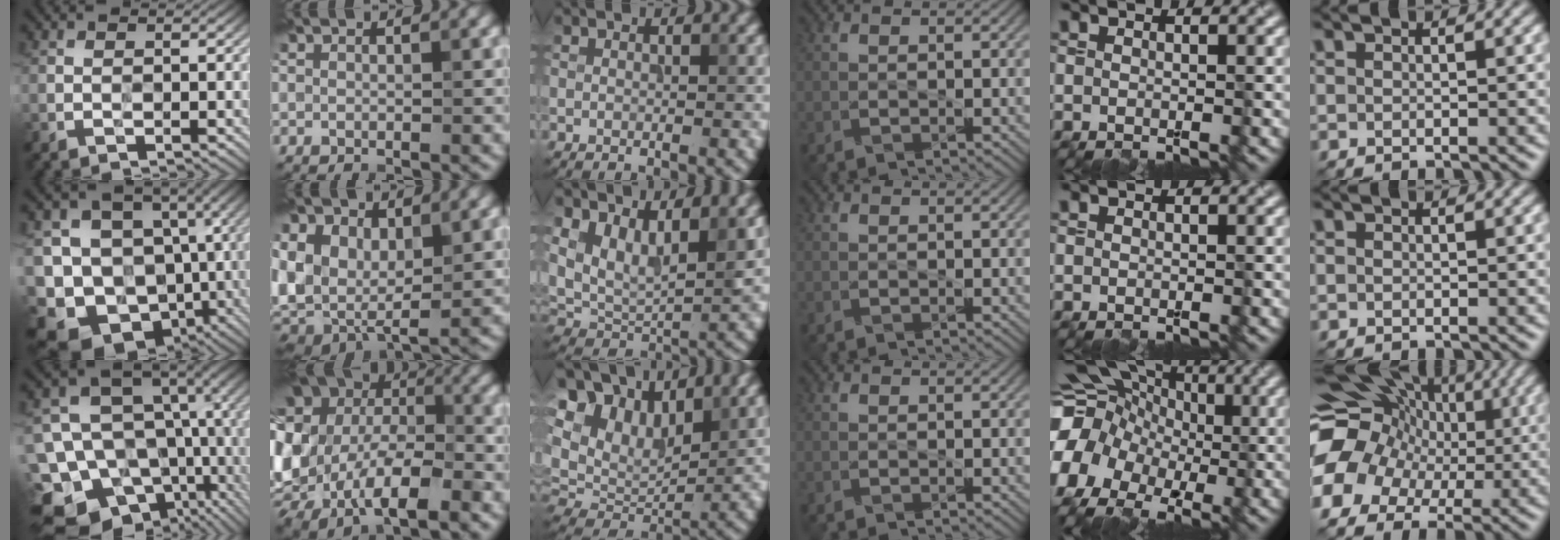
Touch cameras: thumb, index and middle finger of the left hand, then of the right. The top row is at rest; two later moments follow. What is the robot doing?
{"motion": "wipe", "object": "paper plate"}